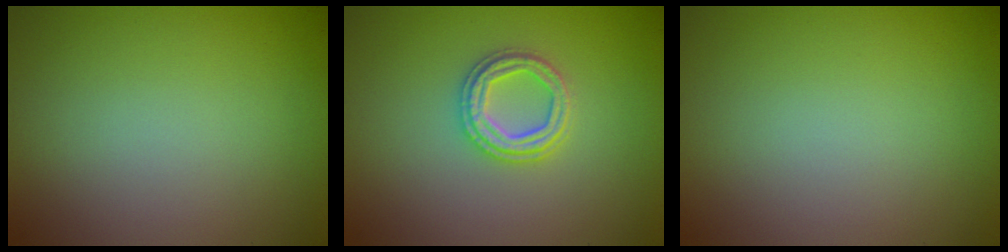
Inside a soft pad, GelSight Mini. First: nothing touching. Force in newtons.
{"total": 2.7, "press": 2.6, "slide": 0.7}
{"total": 0.0}